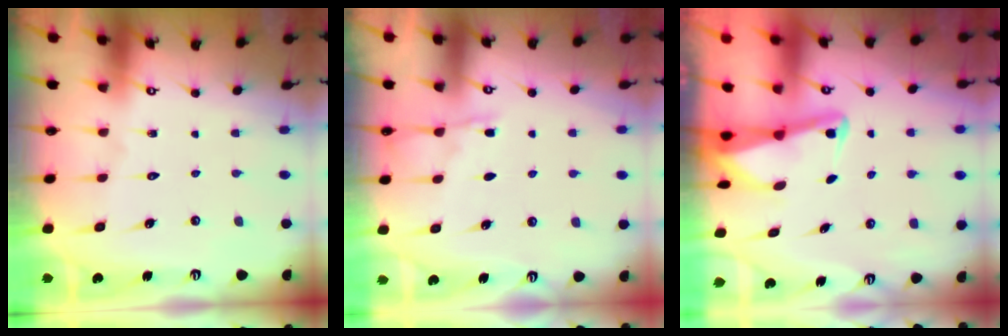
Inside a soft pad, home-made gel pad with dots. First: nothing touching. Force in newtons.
{"total": 5.5, "press": 5.5, "slide": 0.6}
{"total": 2.3, "press": 2.3, "slide": 0.3}